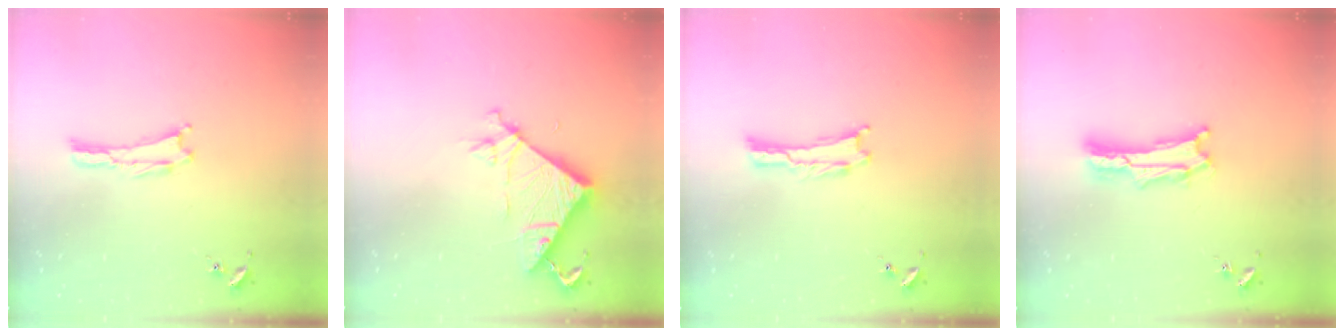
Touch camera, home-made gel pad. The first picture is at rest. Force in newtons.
{"total": 7.2, "press": 7.1, "slide": 0.4}
{"total": 0.0}
{"total": 2.1, "press": 2.1, "slide": 0.3}